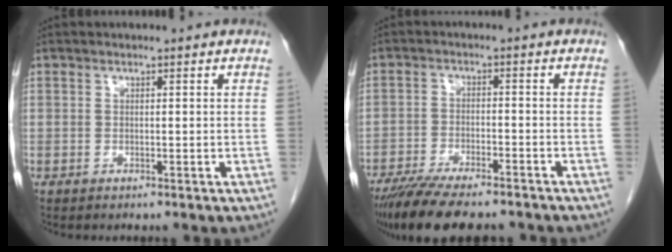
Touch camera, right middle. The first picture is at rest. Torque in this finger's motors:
{"motor_torque": [1.14, -1.00, 0.23, 0.13]}